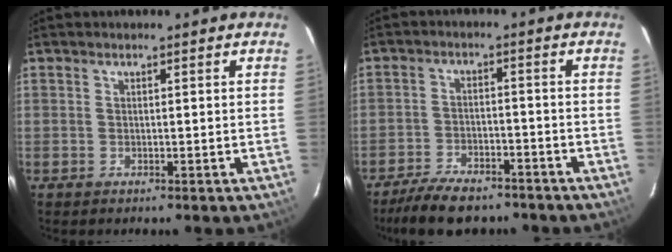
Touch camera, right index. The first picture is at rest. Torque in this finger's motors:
{"motor_torque": [0.97, -0.81, 0.33, 0.05]}